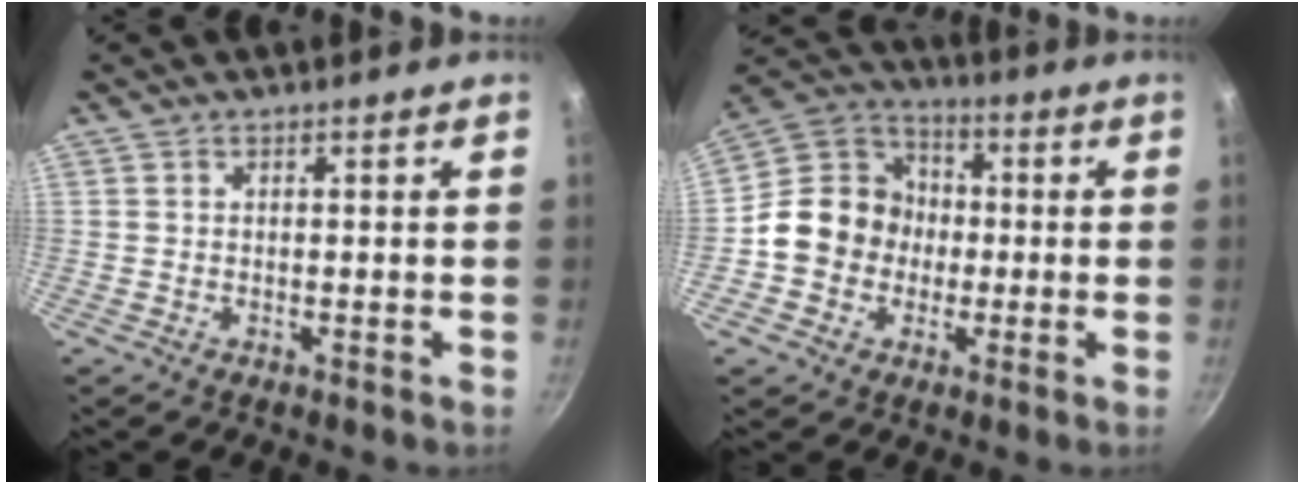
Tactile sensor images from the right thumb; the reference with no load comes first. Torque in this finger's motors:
{"motor_torque": [0.89, 1.90, 0.64, -0.92, 0.20]}